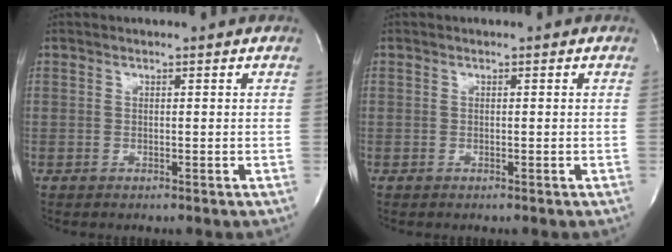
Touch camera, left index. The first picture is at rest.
{"total": 0.0}